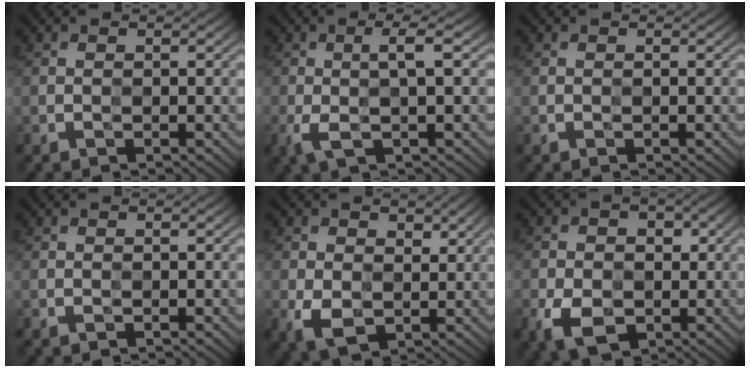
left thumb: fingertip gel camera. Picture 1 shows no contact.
{"total": 4.5, "force": [-0.4, 0.8, 4.4], "torque": [-0.089, 0.005, -0.014]}
{"total": 0.0}
{"total": 0.0}
{"total": 5.8, "force": [0.2, 4.3, 4.0], "torque": [-0.087, -0.009, 0.002]}
{"total": 7.0, "force": [-2.0, 5.0, 4.5], "torque": [-0.087, -0.016, -0.036]}